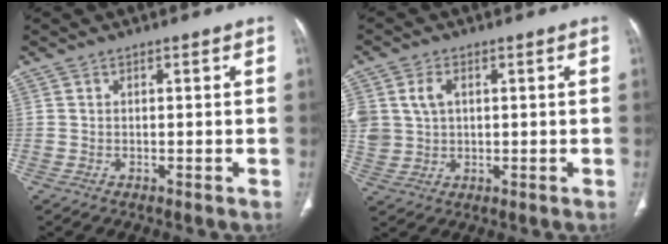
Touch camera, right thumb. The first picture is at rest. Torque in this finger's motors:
{"motor_torque": [0.08, 0.08, 0.34, 0.64, 0.04]}